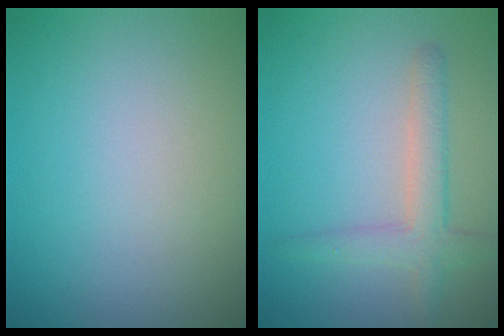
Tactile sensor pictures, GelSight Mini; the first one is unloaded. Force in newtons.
{"total": 3.0, "press": 3.0, "slide": 0.1}